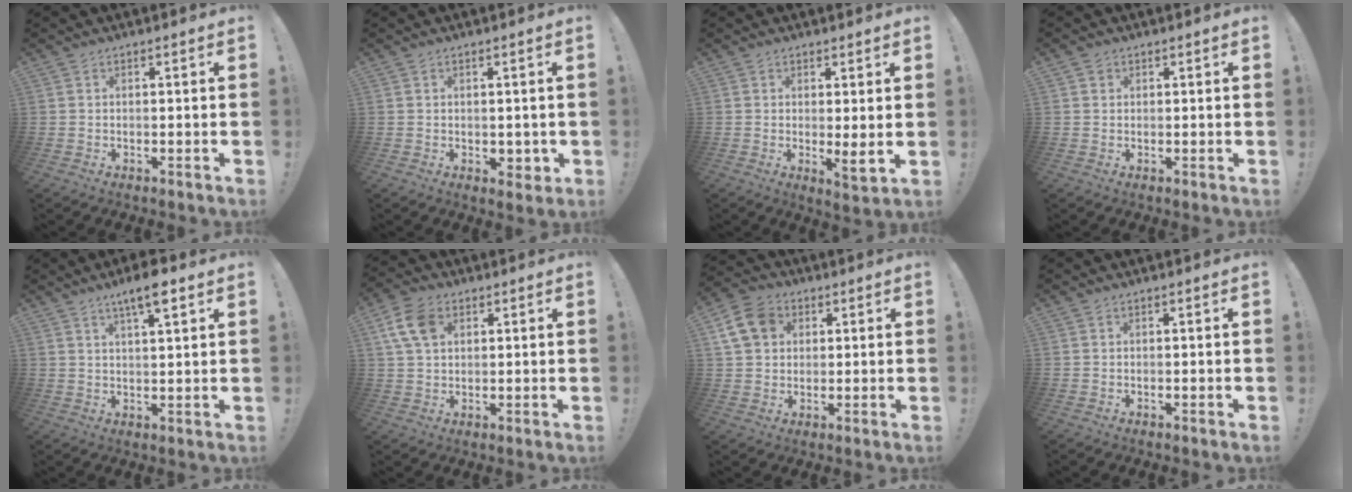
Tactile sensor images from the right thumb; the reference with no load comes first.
{"total": 3.0, "force": [0.5, 2.4, 1.6], "torque": [-0.008, -0.003, 0.008]}
{"total": 4.4, "force": [1.2, 0.7, 4.1], "torque": [-0.051, -0.021, 0.024]}
{"total": 1.2, "force": [0.7, 0.9, 0.1], "torque": [0.007, -0.002, 0.012]}
{"total": 7.4, "force": [4.3, 1.4, 5.8], "torque": [-0.090, -0.017, 0.067]}
{"total": 9.9, "force": [3.6, 6.7, 6.3], "torque": [-0.121, 0.001, 0.072]}
{"total": 11.4, "force": [4.0, 9.1, 5.6], "torque": [-0.095, -0.008, 0.083]}
{"total": 0.0}